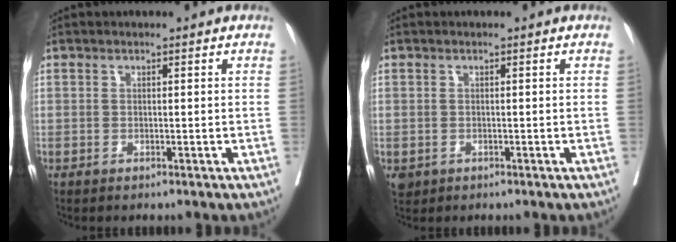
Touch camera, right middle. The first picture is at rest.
{"total": 1.5, "force": [-0.5, 1.3, 0.5], "torque": [-0.012, 0.001, -0.001]}